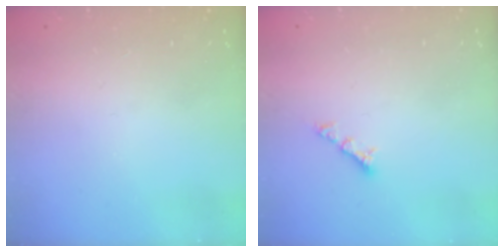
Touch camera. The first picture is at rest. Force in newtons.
{"total": 3.6, "press": 3.6, "slide": 0.2}